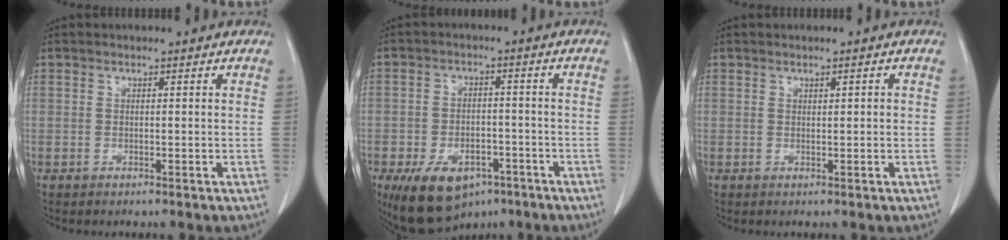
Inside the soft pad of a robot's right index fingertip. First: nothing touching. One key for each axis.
{"total": 11.6, "fx": -7.1, "fy": 6.5, "fz": 6.4, "tx": -0.109, "ty": 0.000, "tz": -0.104}
{"total": 0.9, "fx": 0.3, "fy": 0.3, "fz": 0.8, "tx": -0.015, "ty": 0.003, "tz": 0.007}